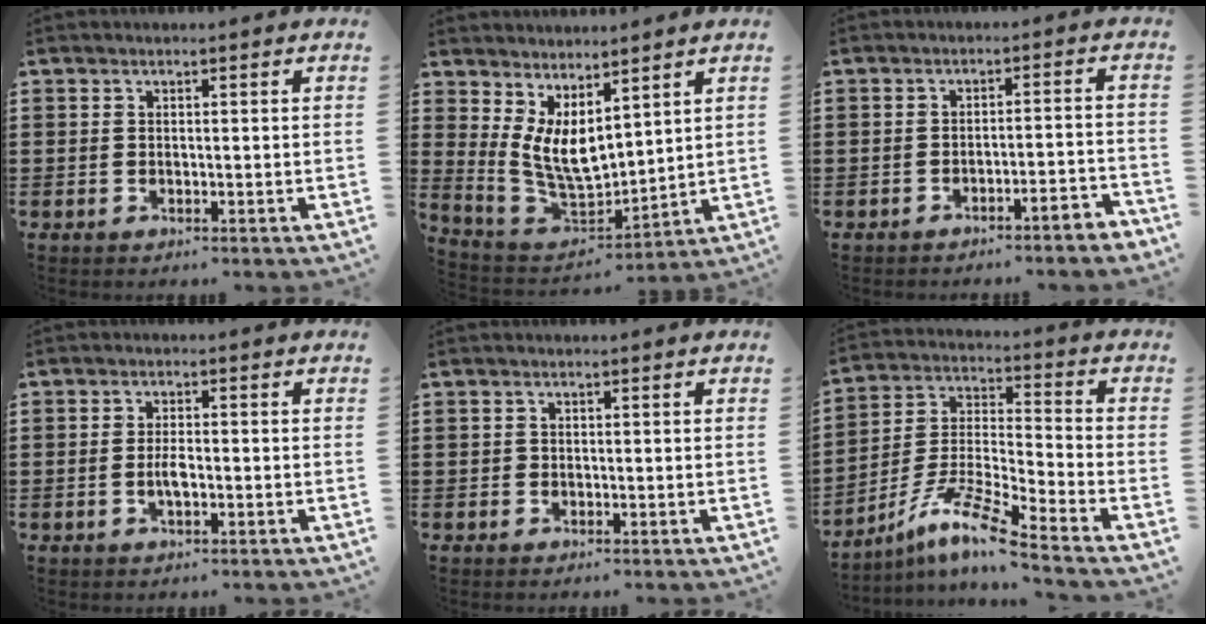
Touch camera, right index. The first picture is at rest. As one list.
[{"total": 6.2, "force": [2.4, 3.2, 4.8], "torque": [-0.123, -0.028, 0.041]}, {"total": 3.0, "force": [-2.8, -0.2, 1.2], "torque": [-0.023, -0.001, -0.058]}, {"total": 2.8, "force": [-0.8, 1.0, 2.5], "torque": [-0.055, 0.000, -0.016]}, {"total": 0.5, "force": [-0.2, 0.5, 0.1], "torque": [-0.003, 0.003, -0.004]}, {"total": 10.2, "force": [-8.0, 0.3, 6.4], "torque": [-0.138, -0.005, -0.163]}]